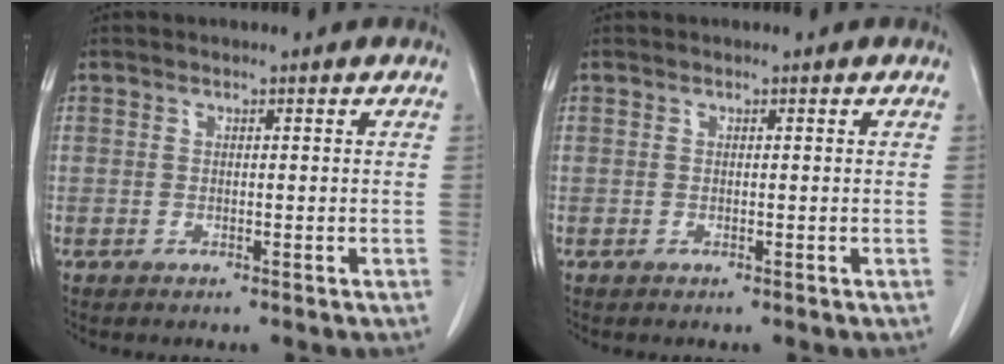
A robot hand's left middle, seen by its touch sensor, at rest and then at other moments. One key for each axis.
{"total": 0.0}